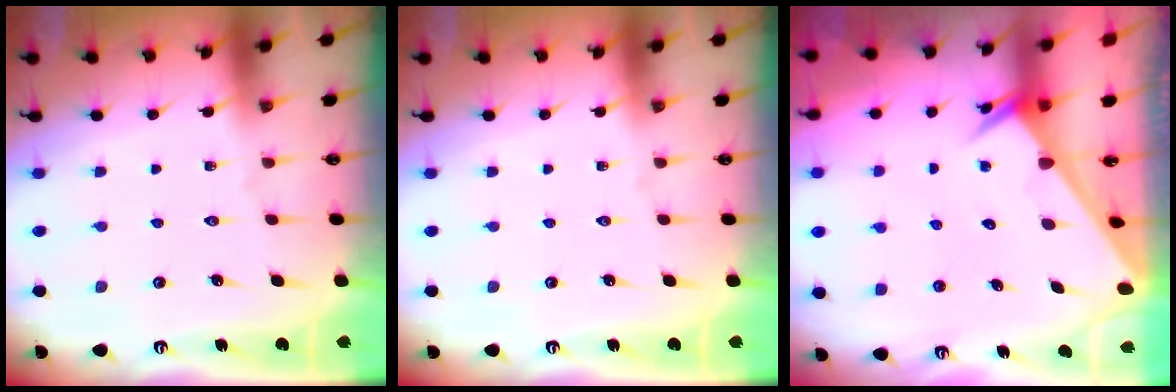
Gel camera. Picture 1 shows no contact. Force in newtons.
{"total": 0.0}
{"total": 2.4, "press": 2.4, "slide": 0.0}